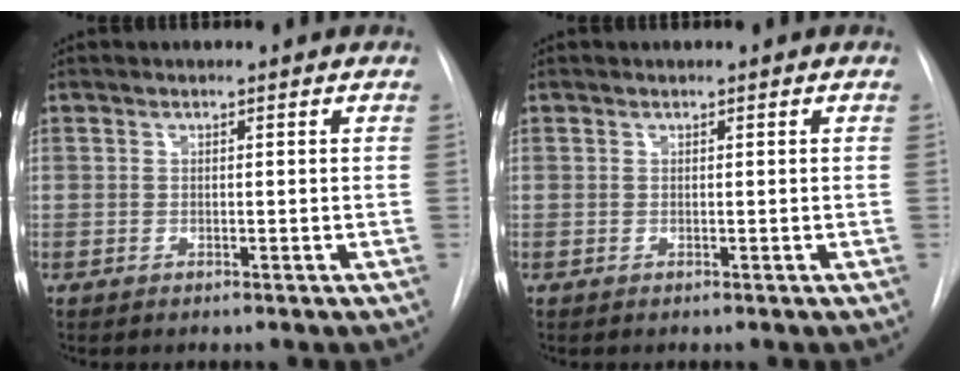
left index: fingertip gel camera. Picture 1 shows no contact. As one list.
[{"total": 0.0}]